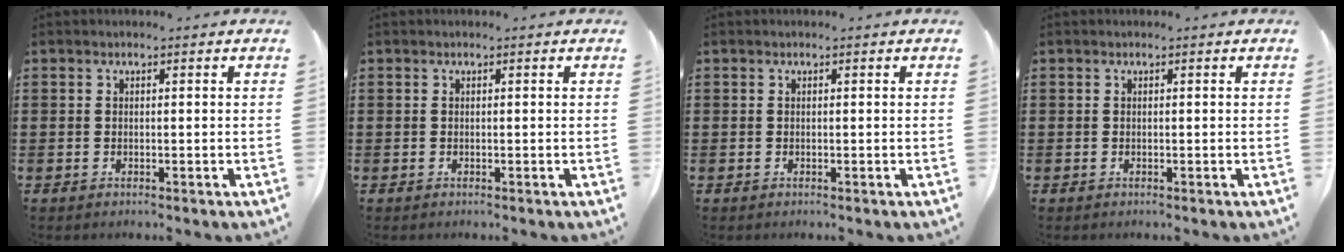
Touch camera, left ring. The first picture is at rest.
{"total": 0.0}
{"total": 0.0}
{"total": 0.0}